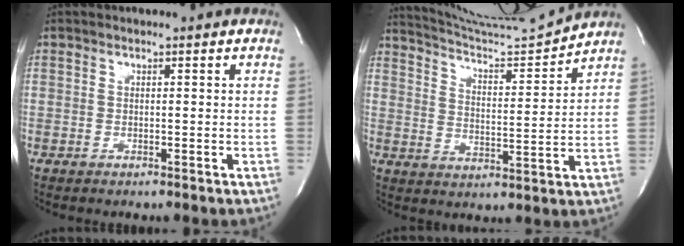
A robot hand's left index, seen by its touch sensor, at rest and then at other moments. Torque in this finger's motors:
{"motor_torque": [-0.75, -0.95, 0.00, 0.02]}